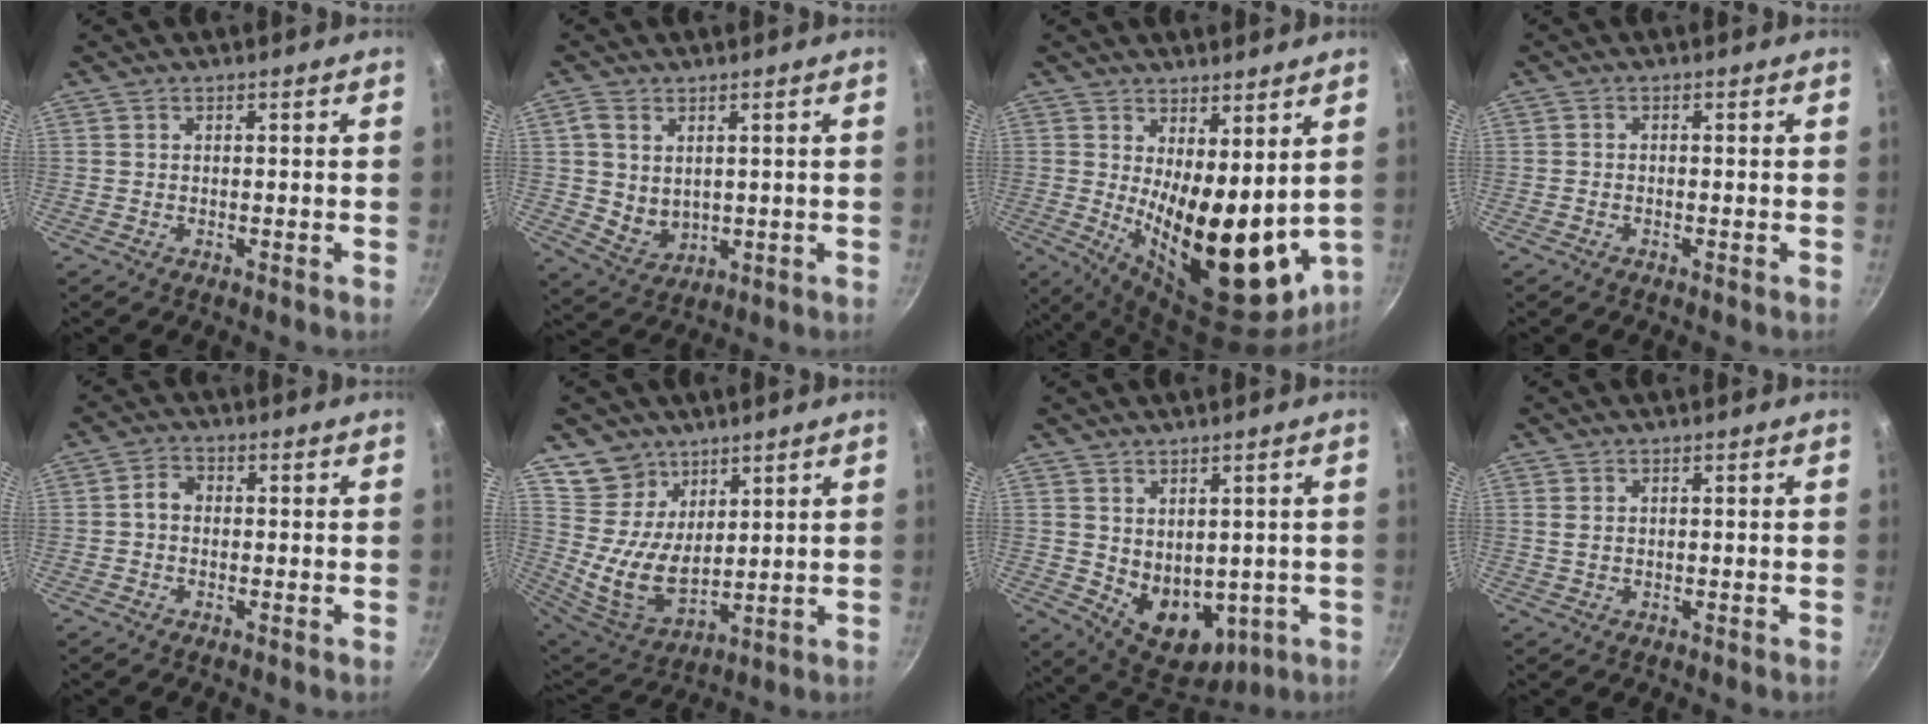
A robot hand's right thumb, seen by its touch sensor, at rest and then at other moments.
{"total": 6.8, "force": [1.3, 5.3, 4.2], "torque": [-0.065, -0.017, 0.037]}
{"total": 18.3, "force": [2.0, 7.8, 16.4], "torque": [-0.202, -0.046, 0.051]}
{"total": 0.7, "force": [-0.5, 0.3, 0.4], "torque": [-0.009, 0.005, -0.012]}
{"total": 2.9, "force": [-0.3, 2.3, 1.7], "torque": [-0.023, 0.013, -0.012]}
{"total": 11.6, "force": [7.0, 8.3, 4.2], "torque": [-0.049, -0.055, 0.148]}
{"total": 10.7, "force": [0.3, 7.9, 7.2], "torque": [-0.079, -0.022, 0.034]}
{"total": 1.2, "force": [0.4, 0.9, 0.7], "torque": [-0.014, -0.001, 0.008]}